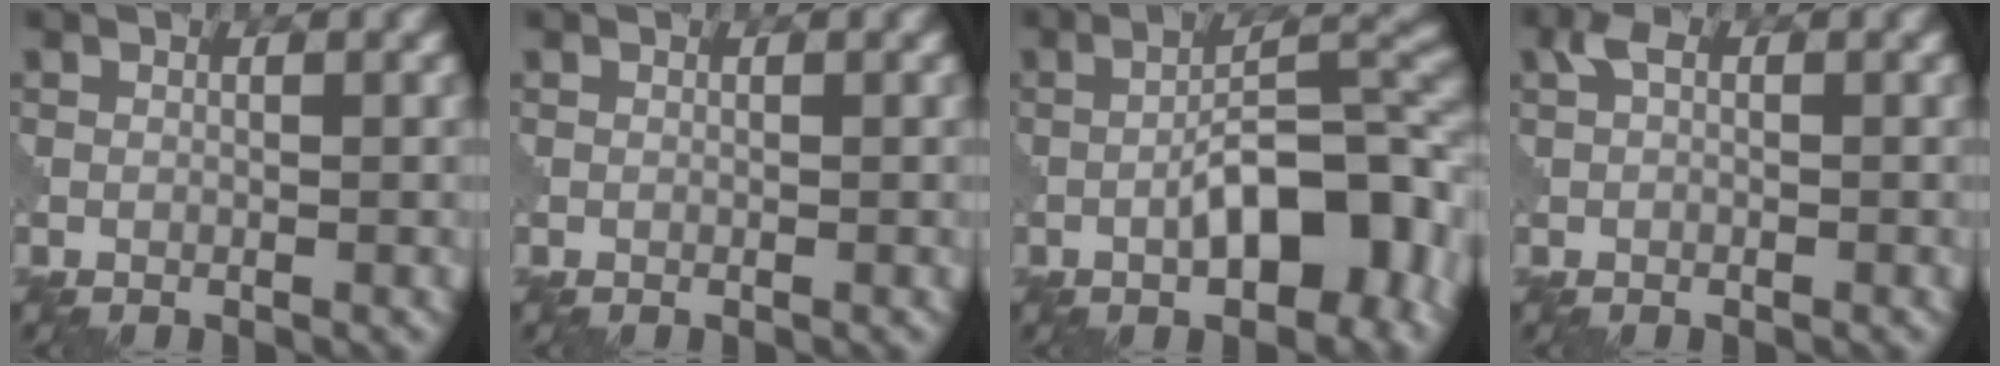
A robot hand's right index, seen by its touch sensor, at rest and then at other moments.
{"total": 0.0}
{"total": 10.3, "force": [-3.5, 3.9, 8.9], "torque": [-0.125, 0.013, -0.057]}
{"total": 1.6, "force": [0.6, 1.0, 1.1], "torque": [-0.022, 0.008, 0.005]}